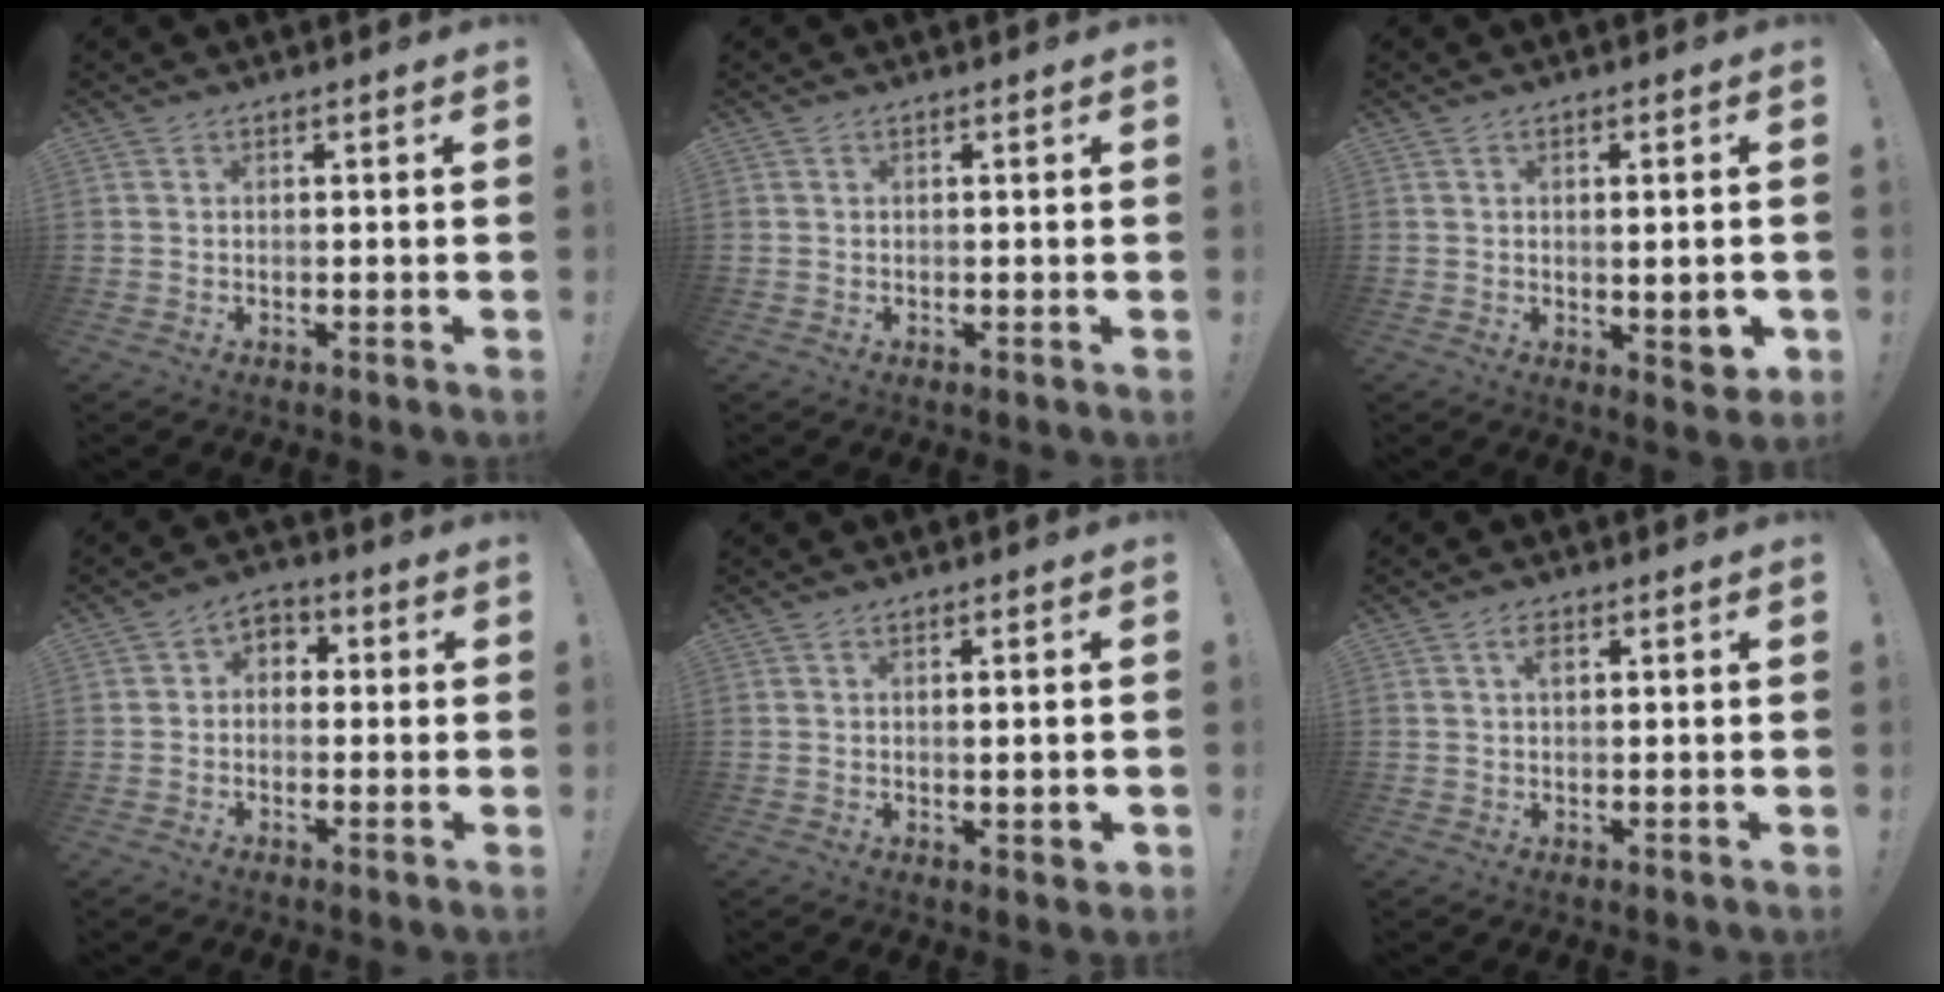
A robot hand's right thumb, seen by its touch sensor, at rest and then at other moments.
{"total": 0.0}
{"total": 12.7, "force": [-1.8, 4.9, 11.6], "torque": [-0.121, -0.008, -0.015]}
{"total": 4.4, "force": [-1.8, 3.7, 1.5], "torque": [-0.024, 0.024, -0.030]}
{"total": 2.7, "force": [0.4, 0.7, 2.5], "torque": [-0.027, -0.007, 0.006]}
{"total": 1.9, "force": [0.8, 0.9, 1.4], "torque": [-0.016, -0.002, 0.011]}